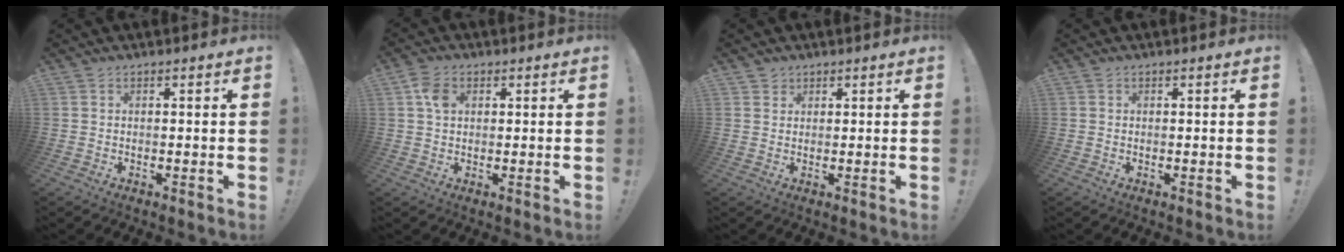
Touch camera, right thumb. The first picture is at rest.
{"total": 5.2, "force": [1.4, 3.6, 3.4], "torque": [-0.053, 0.003, 0.028]}
{"total": 1.7, "force": [1.2, 1.2, 0.0], "torque": [0.003, -0.006, 0.021]}
{"total": 0.0}